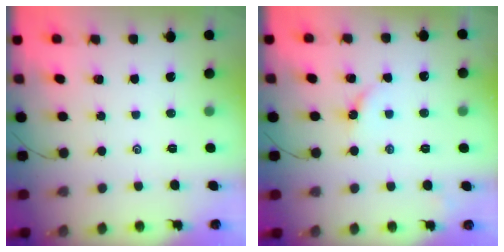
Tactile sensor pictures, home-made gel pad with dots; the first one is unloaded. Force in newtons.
{"total": 3.4, "press": 3.3, "slide": 0.6}